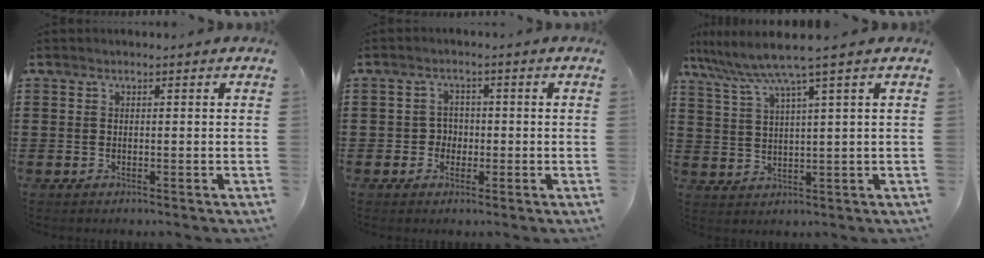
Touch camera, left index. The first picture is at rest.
{"total": 2.6, "force": [-0.8, 2.3, 0.9], "torque": [-0.027, 0.004, -0.019]}
{"total": 5.4, "force": [3.4, -0.6, 4.2], "torque": [-0.095, -0.018, 0.053]}